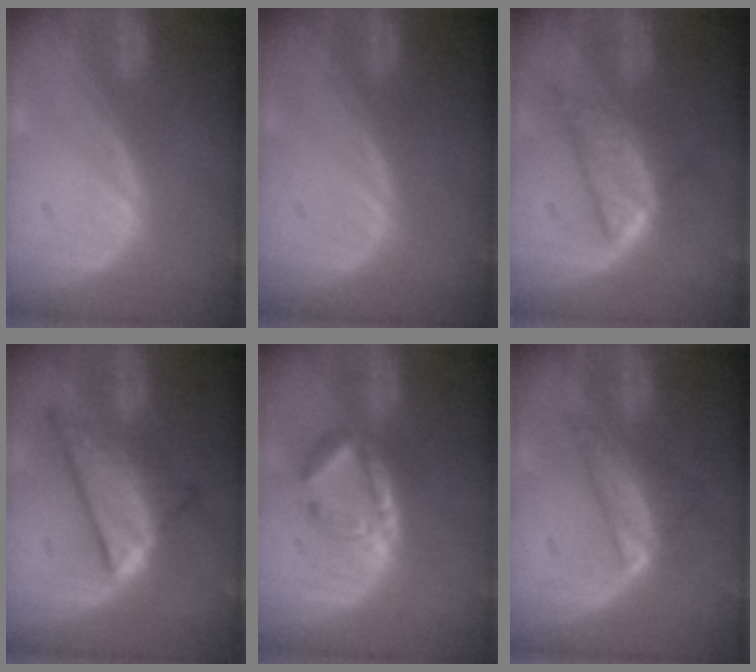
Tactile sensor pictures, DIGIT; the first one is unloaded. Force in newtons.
{"total": 0.0}
{"total": 6.1, "press": 5.7, "slide": 2.1}
{"total": 9.1, "press": 9.1, "slide": 0.7}
{"total": 5.6, "press": 5.4, "slide": 1.3}
{"total": 5.8, "press": 5.4, "slide": 2.3}